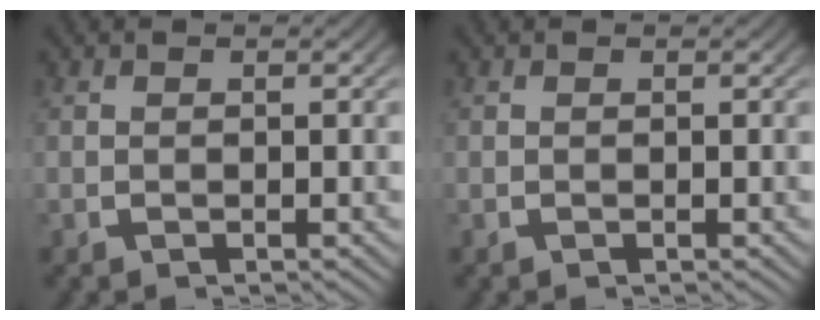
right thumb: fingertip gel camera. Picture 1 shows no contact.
{"total": 0.0}